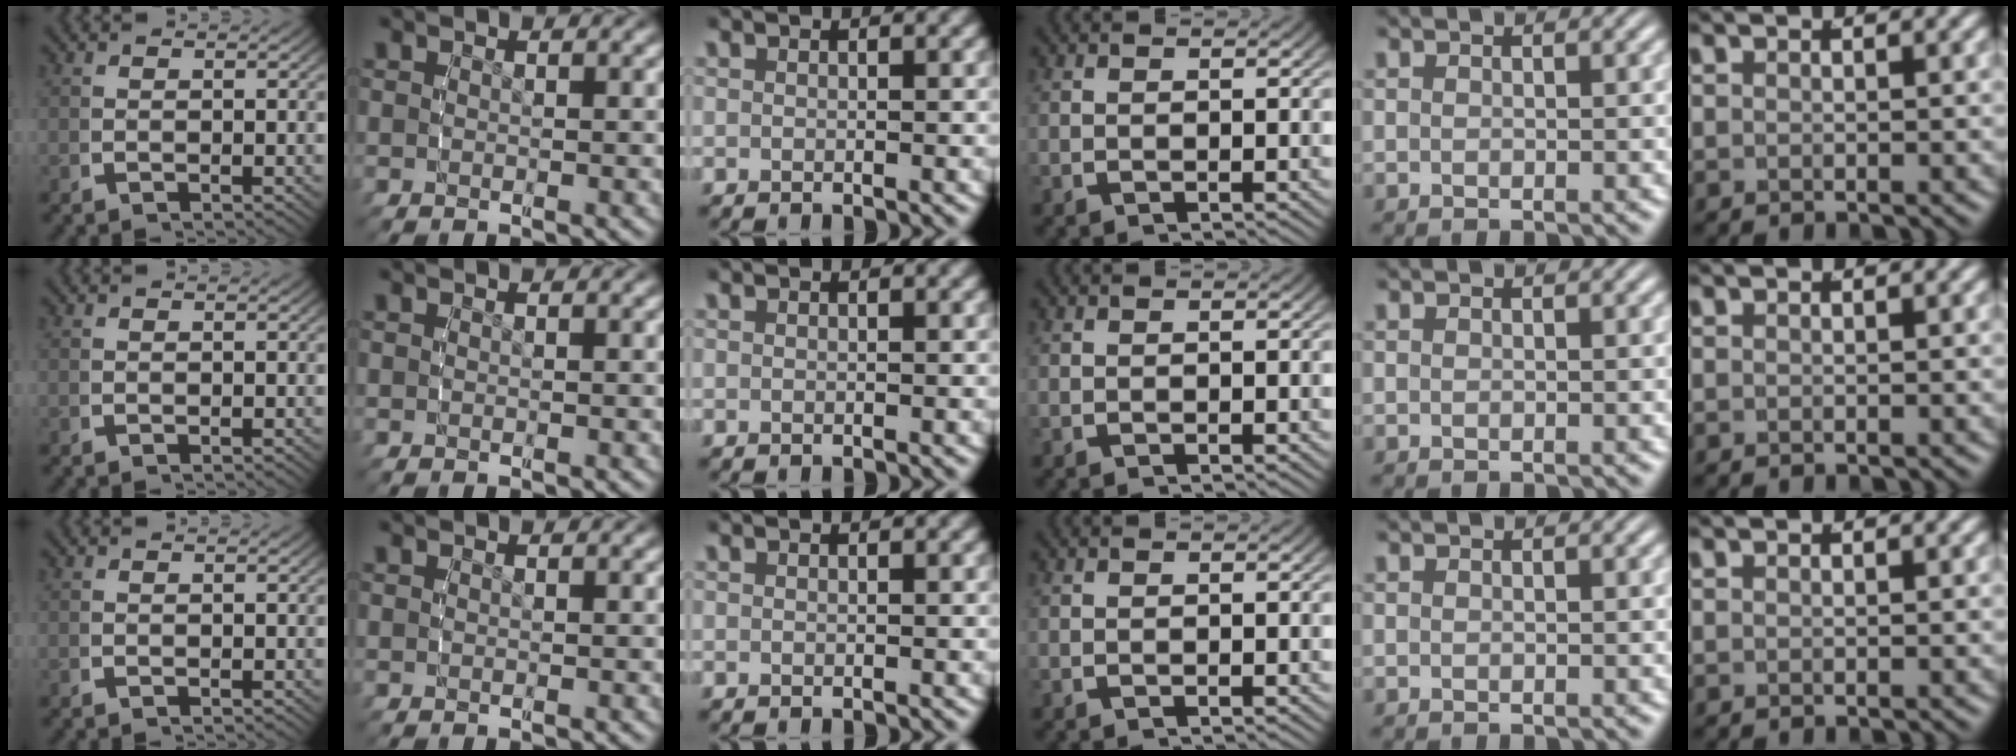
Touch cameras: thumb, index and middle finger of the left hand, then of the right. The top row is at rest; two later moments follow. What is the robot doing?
{"motion": "reach", "object": "paper"}